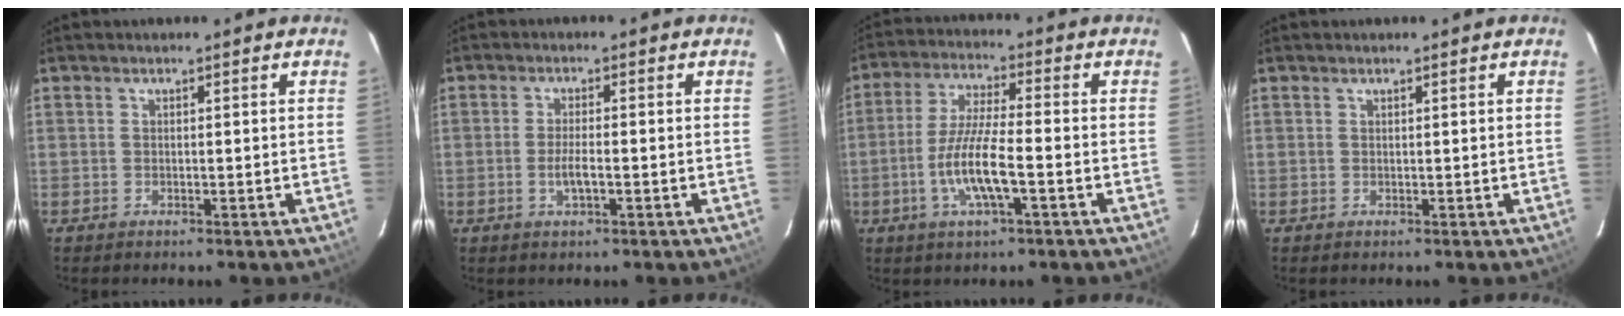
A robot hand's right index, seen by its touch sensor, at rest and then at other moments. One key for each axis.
{"total": 3.2, "fx": -1.1, "fy": 0.8, "fz": 2.9, "tx": -0.057, "ty": -0.005, "tz": -0.020}
{"total": 9.9, "fx": -3.3, "fy": 1.5, "fz": 9.2, "tx": -0.186, "ty": -0.006, "tz": -0.065}
{"total": 0.0}